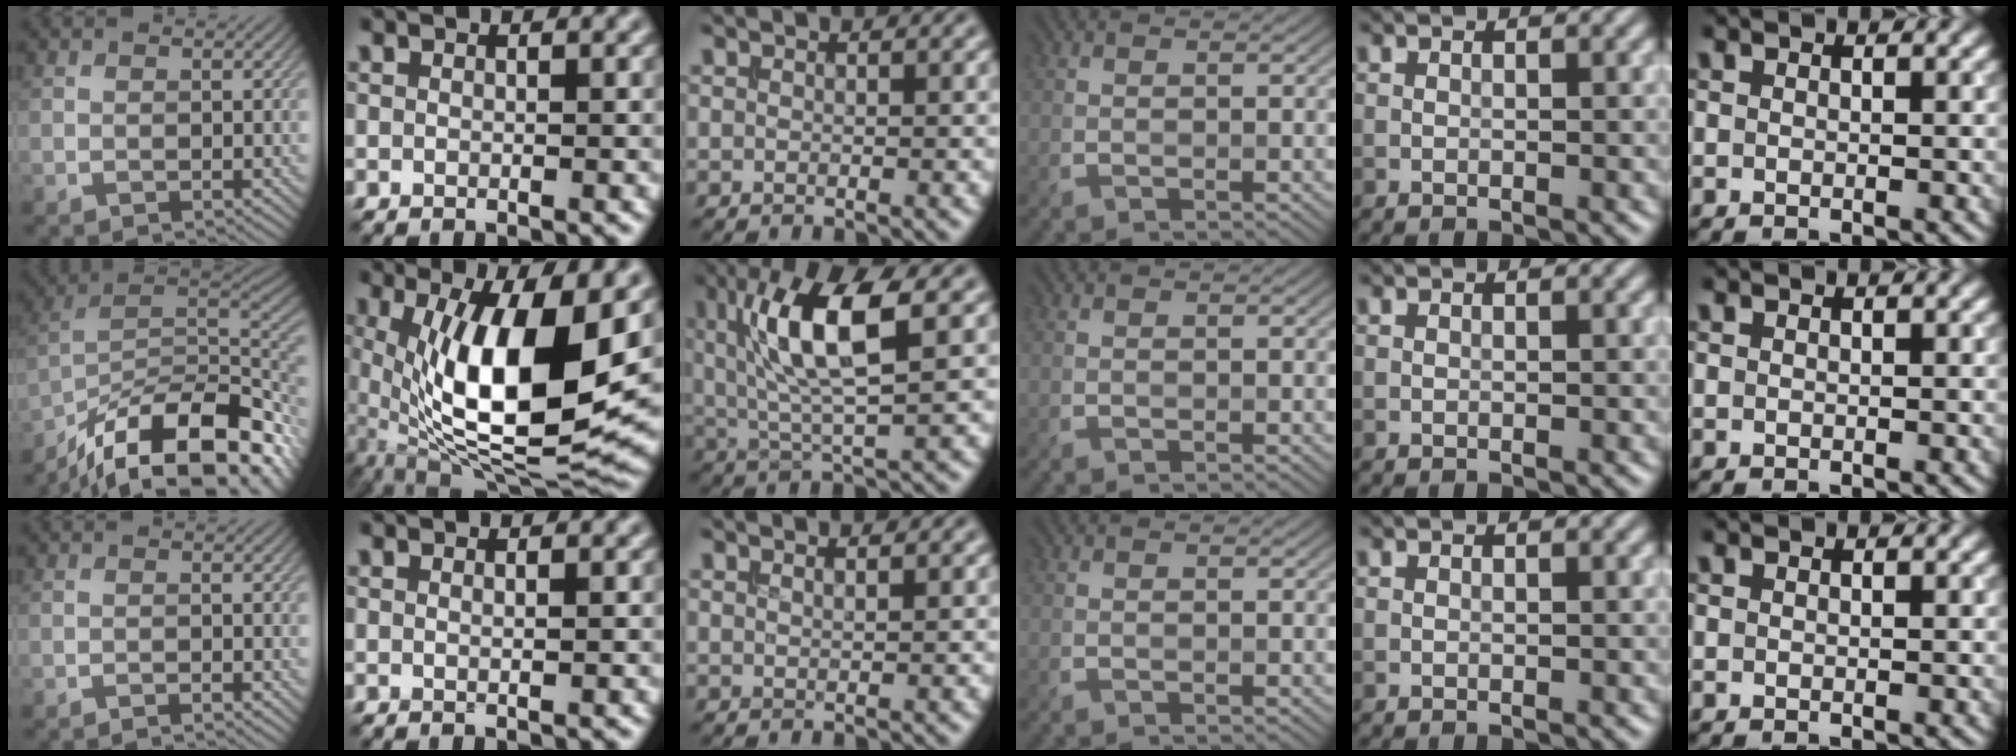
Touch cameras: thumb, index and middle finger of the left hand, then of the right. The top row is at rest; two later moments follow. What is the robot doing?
{"motion": "insert", "object": "bucket"}